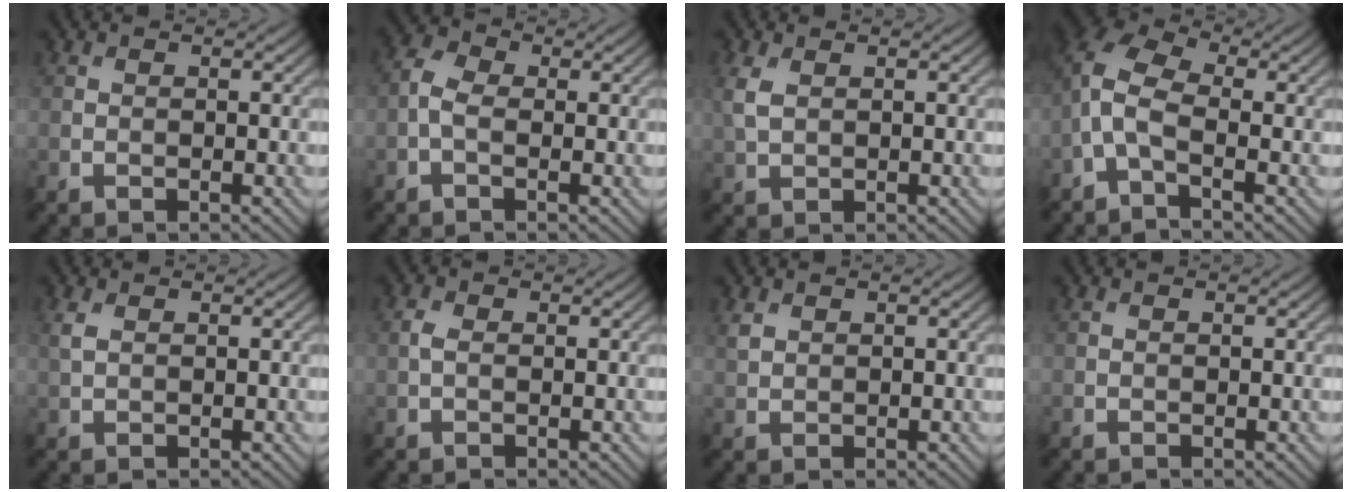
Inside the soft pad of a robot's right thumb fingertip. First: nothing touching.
{"total": 3.2, "force": [-0.7, 1.8, 2.5], "torque": [-0.062, 0.007, -0.024]}
{"total": 3.2, "force": [0.9, 1.9, 2.3], "torque": [-0.077, 0.004, 0.020]}
{"total": 6.2, "force": [-1.5, 3.0, 5.3], "torque": [-0.126, 0.014, -0.049]}
{"total": 1.7, "force": [0.7, 1.0, 1.3], "torque": [-0.040, 0.003, 0.016]}
{"total": 1.3, "force": [0.1, 0.8, 1.0], "torque": [-0.029, 0.004, -0.004]}
{"total": 1.4, "force": [0.9, 0.9, 0.7], "torque": [-0.019, 0.000, 0.021]}
{"total": 0.0}